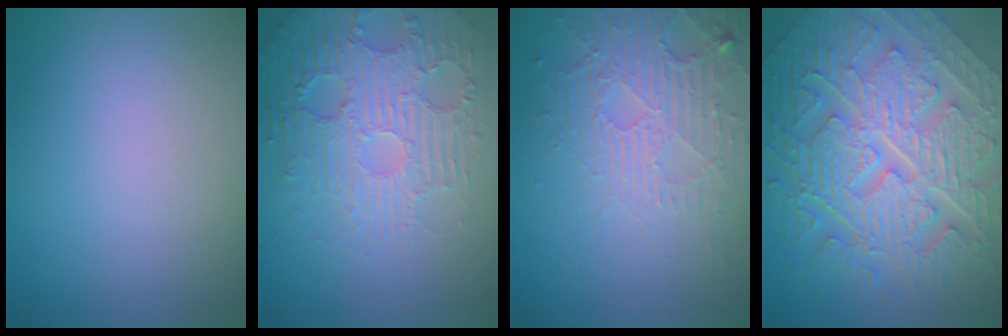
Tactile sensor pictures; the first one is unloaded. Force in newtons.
{"total": 5.8, "press": 3.9, "slide": 4.3}
{"total": 5.2, "press": 3.4, "slide": 4.0}
{"total": 11.5, "press": 7.9, "slide": 8.4}